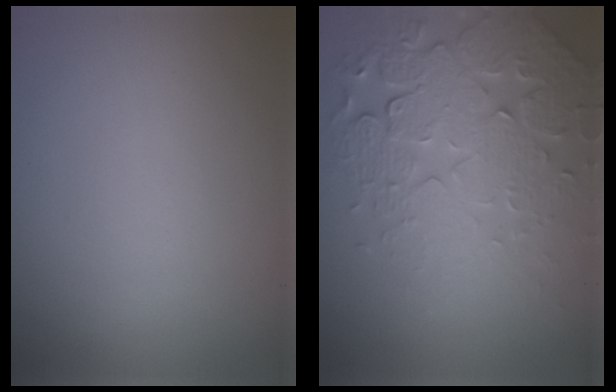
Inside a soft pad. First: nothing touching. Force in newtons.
{"total": 7.6, "press": 5.5, "slide": 5.2}